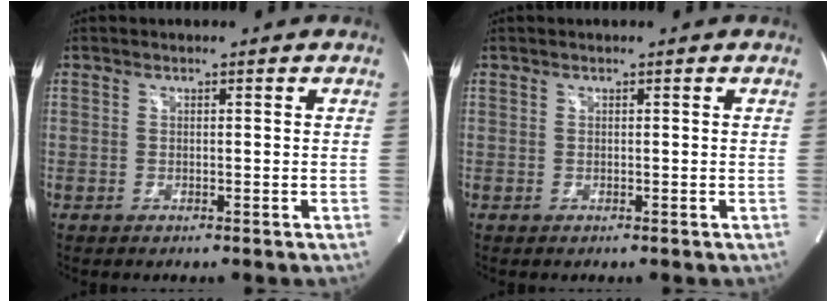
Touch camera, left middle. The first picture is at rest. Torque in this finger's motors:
{"motor_torque": [0.30, -0.27, 0.08, 0.02]}